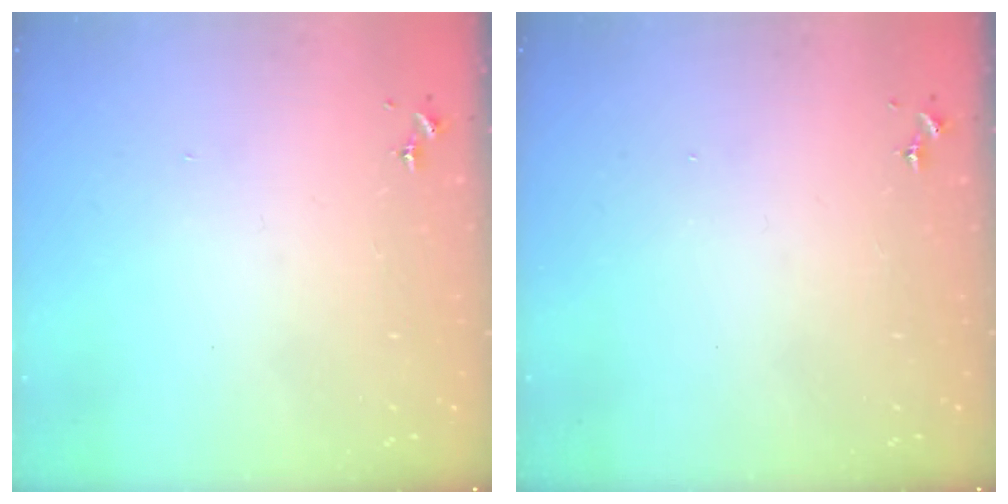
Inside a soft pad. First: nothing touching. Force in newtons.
{"total": 0.0}